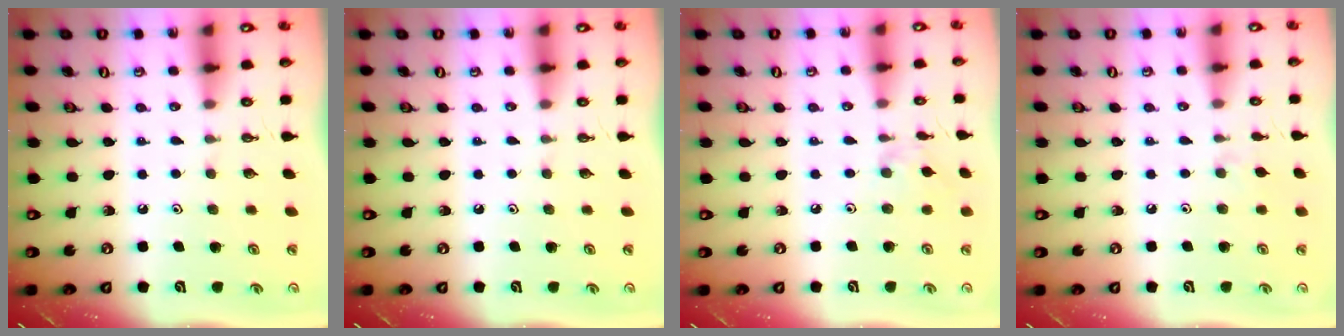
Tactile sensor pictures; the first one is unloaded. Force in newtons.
{"total": 0.0}
{"total": 2.5, "press": 2.5, "slide": 0.5}
{"total": 3.2, "press": 3.2, "slide": 0.5}